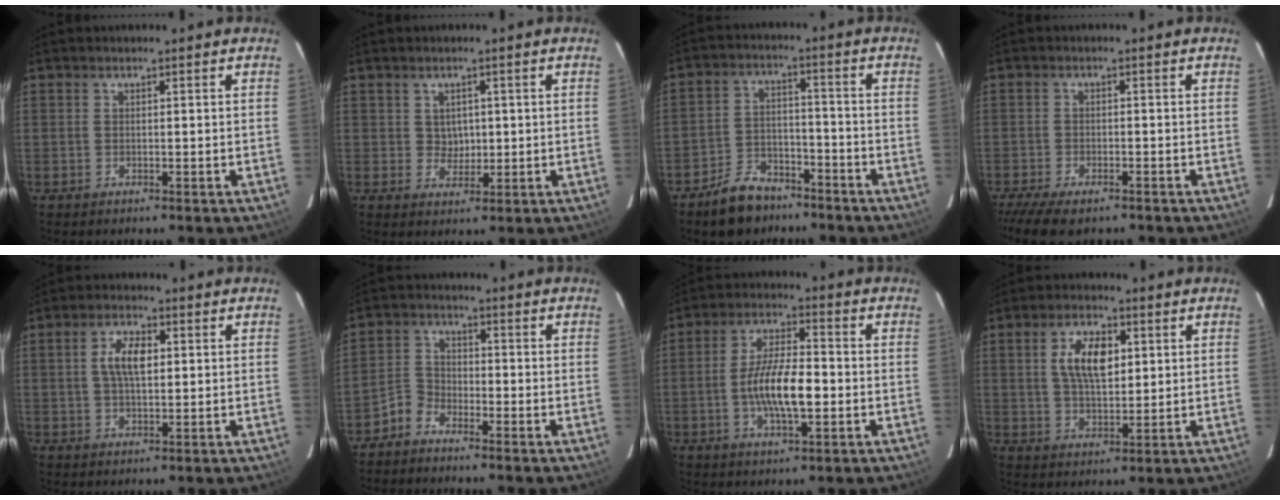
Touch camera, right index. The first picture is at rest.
{"total": 2.8, "force": [0.6, 2.7, 0.8], "torque": [-0.011, 0.006, 0.013]}
{"total": 9.6, "force": [-7.3, 5.3, 3.5], "torque": [-0.086, 0.020, -0.109]}
{"total": 9.4, "force": [-7.6, 3.0, 4.7], "torque": [-0.117, -0.030, -0.131]}
{"total": 5.7, "force": [1.0, 2.6, 4.9], "torque": [-0.092, 0.010, 0.021]}
{"total": 3.7, "force": [-3.0, 2.1, 0.6], "torque": [-0.008, 0.016, -0.068]}
{"total": 10.4, "force": [-2.1, 3.2, 9.7], "torque": [-0.187, 0.002, -0.037]}
{"total": 8.5, "force": [2.3, 4.1, 7.1], "torque": [-0.132, 0.010, 0.043]}